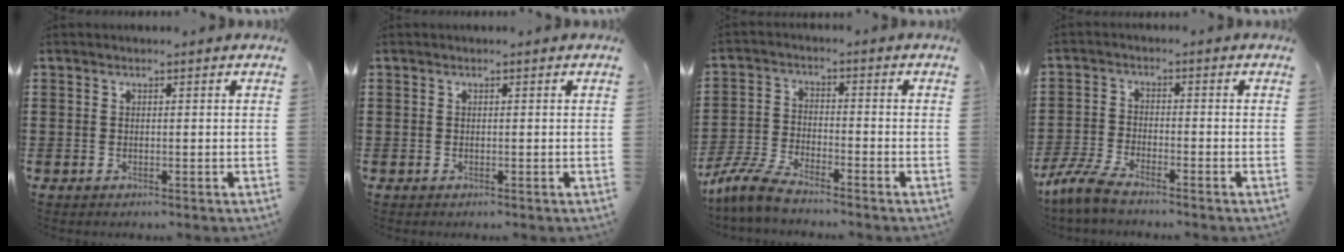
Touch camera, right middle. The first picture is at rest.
{"total": 0.0}
{"total": 5.9, "force": [-5.4, 0.8, 2.4], "torque": [-0.074, -0.009, -0.111]}
{"total": 4.8, "force": [-4.2, 0.5, 2.4], "torque": [-0.075, -0.014, -0.089]}